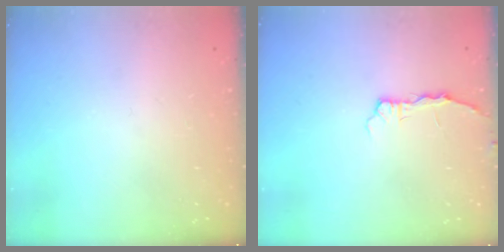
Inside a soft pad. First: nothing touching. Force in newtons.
{"total": 2.8, "press": 2.8, "slide": 0.3}